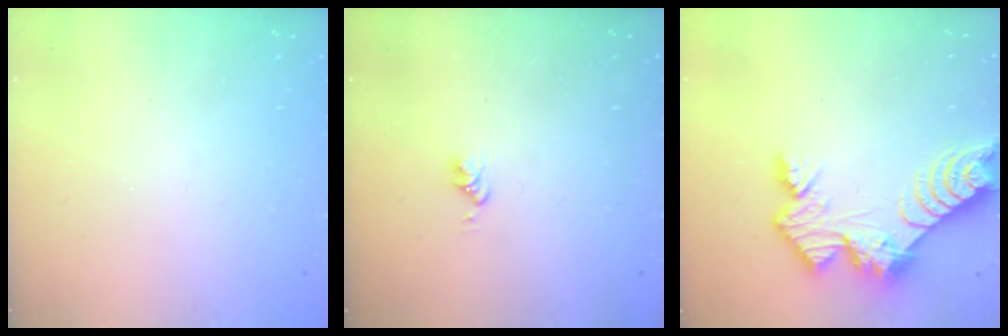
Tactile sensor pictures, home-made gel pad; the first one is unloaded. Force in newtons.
{"total": 2.6, "press": 2.6, "slide": 0.4}
{"total": 11.3, "press": 11.3, "slide": 0.8}